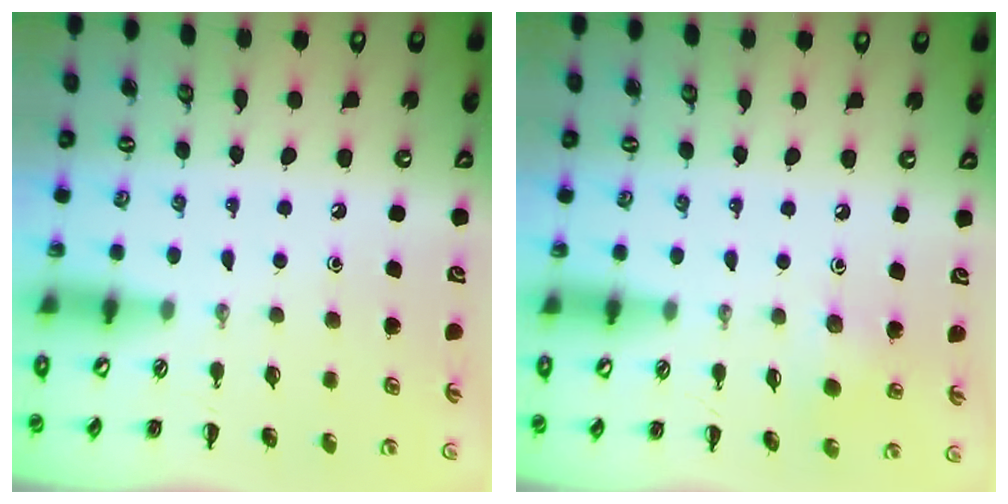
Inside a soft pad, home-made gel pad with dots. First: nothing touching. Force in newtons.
{"total": 3.8, "press": 3.7, "slide": 1.1}